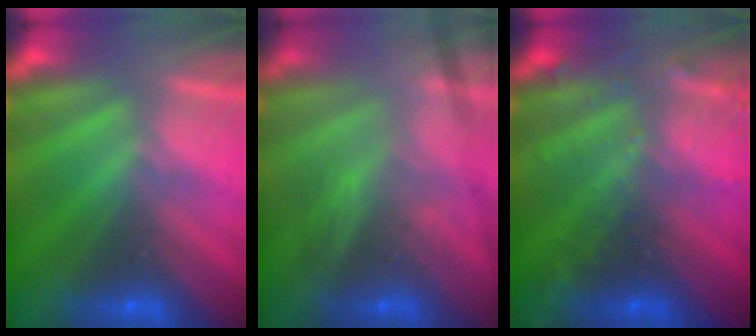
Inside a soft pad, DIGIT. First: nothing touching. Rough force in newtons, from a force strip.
{"total": 3.5}
{"total": 2.9}